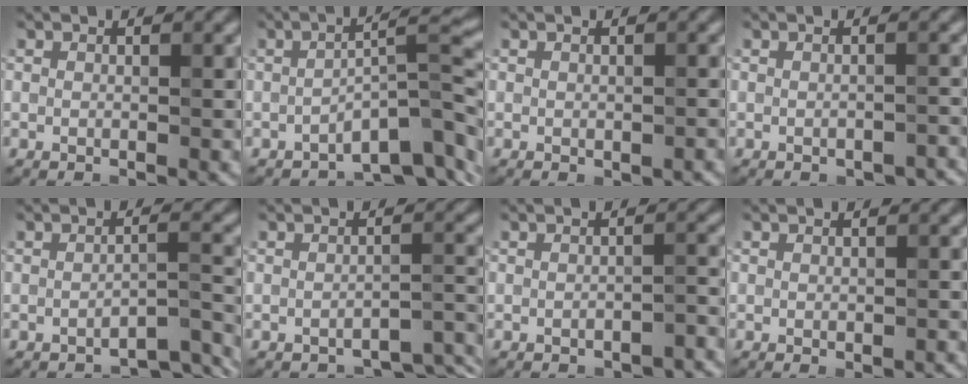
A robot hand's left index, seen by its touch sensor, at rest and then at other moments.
{"total": 7.3, "force": [-4.2, 1.8, 5.7], "torque": [-0.077, 0.007, -0.068]}
{"total": 0.7, "force": [-0.4, 0.3, 0.4], "torque": [-0.011, -0.005, -0.001]}
{"total": 1.7, "force": [-1.3, 0.5, 1.0], "torque": [-0.015, -0.003, -0.017]}
{"total": 4.0, "force": [-3.4, 0.7, 1.9], "torque": [-0.021, 0.008, -0.049]}
{"total": 3.2, "force": [-2.8, 0.7, 1.2], "torque": [-0.021, -0.001, -0.033]}
{"total": 2.6, "force": [-2.1, 0.7, 1.4], "torque": [-0.026, 0.001, -0.027]}
{"total": 0.9, "force": [-0.6, 0.1, 0.6], "torque": [-0.012, -0.004, -0.004]}